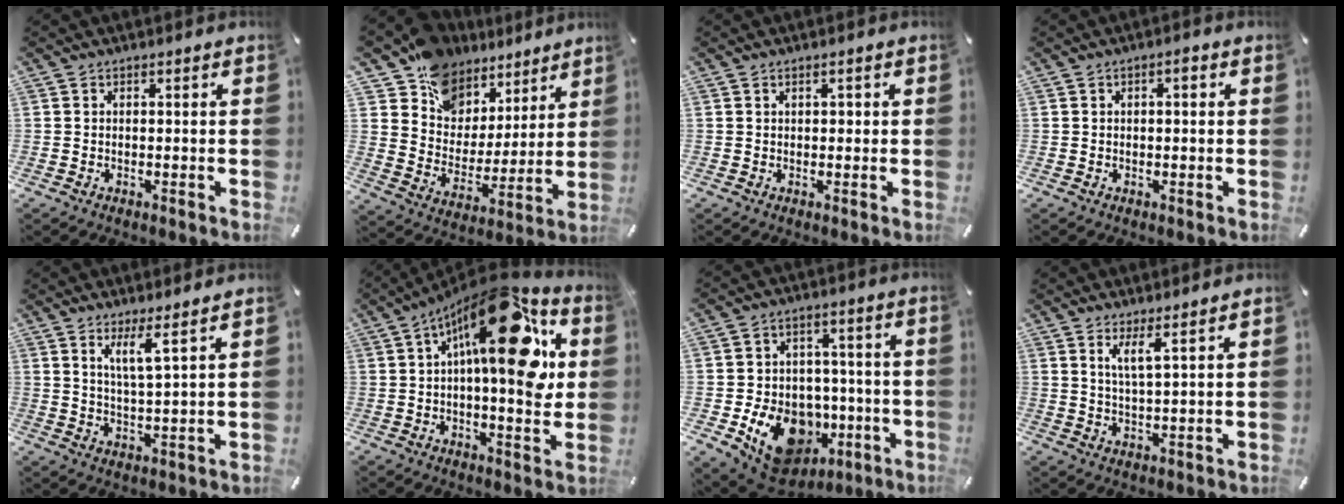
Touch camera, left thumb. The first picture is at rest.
{"total": 11.7, "force": [7.9, 8.6, 0.3], "torque": [-0.020, -0.080, 0.152]}
{"total": 1.1, "force": [0.3, 0.8, 0.7], "torque": [-0.015, 0.006, 0.003]}
{"total": 1.8, "force": [0.3, 0.7, 1.6], "torque": [-0.023, 0.002, 0.002]}
{"total": 5.9, "force": [4.0, -0.2, 4.4], "torque": [-0.089, -0.016, 0.065]}
{"total": 22.5, "force": [8.4, 8.9, 18.9], "torque": [-0.270, -0.055, 0.127]}
{"total": 16.2, "force": [-6.0, 12.5, 8.4], "torque": [-0.112, 0.029, -0.088]}
{"total": 4.5, "force": [3.0, 0.0, 3.4], "torque": [-0.075, -0.010, 0.051]}